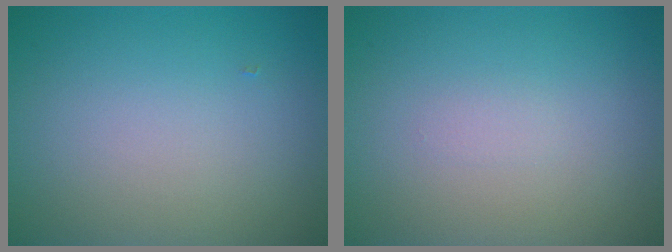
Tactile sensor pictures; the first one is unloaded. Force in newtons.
{"total": 0.5, "press": 0.5, "slide": 0.0}